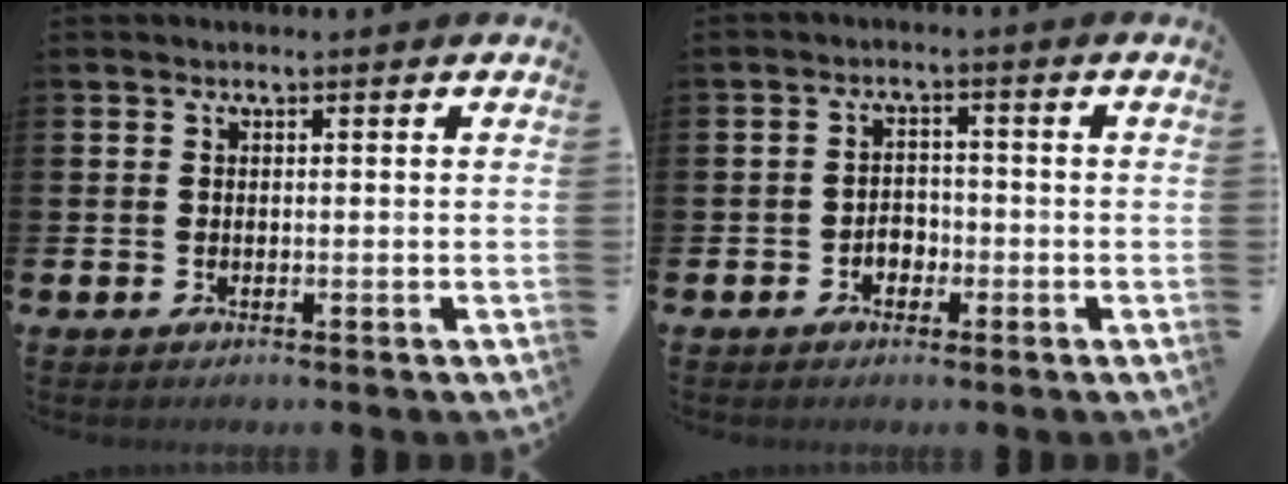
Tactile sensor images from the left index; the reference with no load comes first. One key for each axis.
{"total": 2.4, "fx": -1.2, "fy": 1.8, "fz": 1.0, "tx": -0.022, "ty": 0.005, "tz": -0.029}